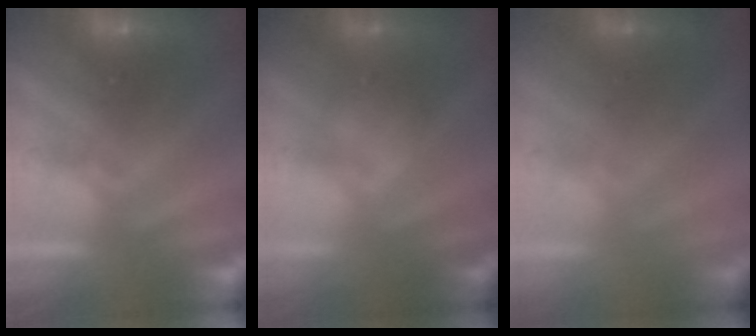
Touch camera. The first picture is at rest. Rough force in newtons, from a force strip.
{"total": 2.0}
{"total": 1.8}